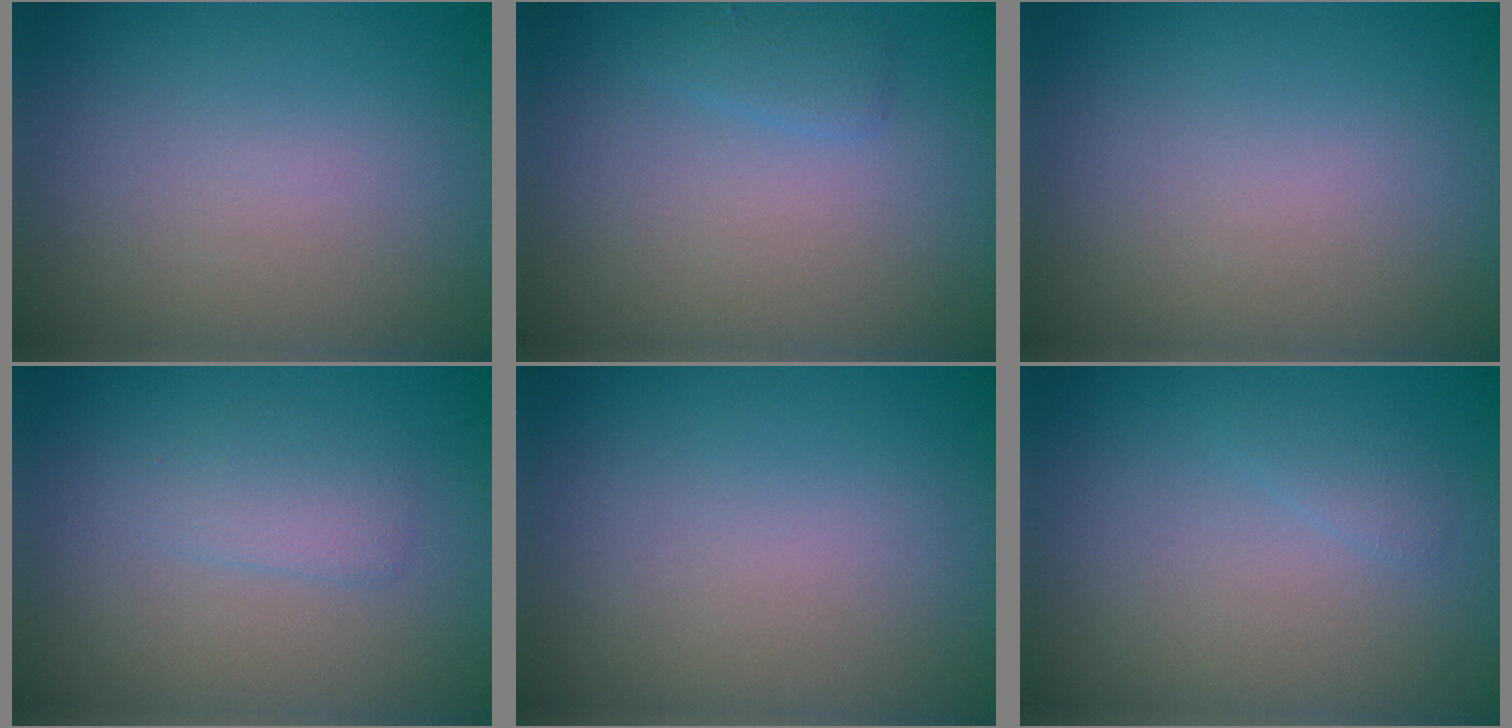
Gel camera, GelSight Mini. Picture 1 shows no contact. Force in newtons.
{"total": 1.0, "press": 1.0, "slide": 0.1}
{"total": 0.0}
{"total": 1.9, "press": 1.9, "slide": 0.0}
{"total": 0.0}
{"total": 0.9, "press": 0.9, "slide": 0.1}